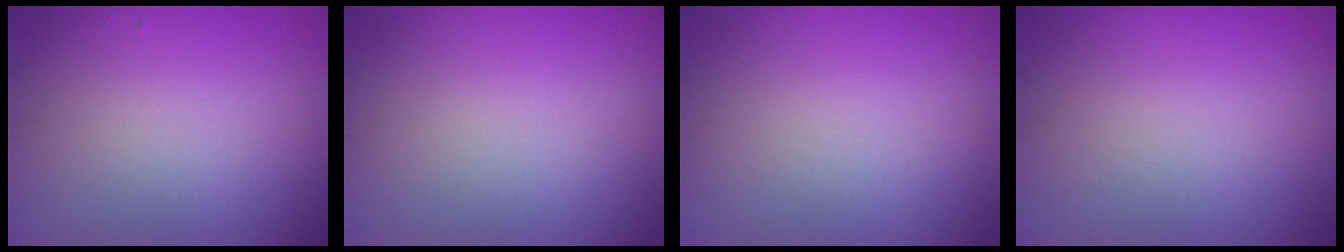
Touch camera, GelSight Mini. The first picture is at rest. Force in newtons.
{"total": 0.0}
{"total": 0.0}
{"total": 0.0}